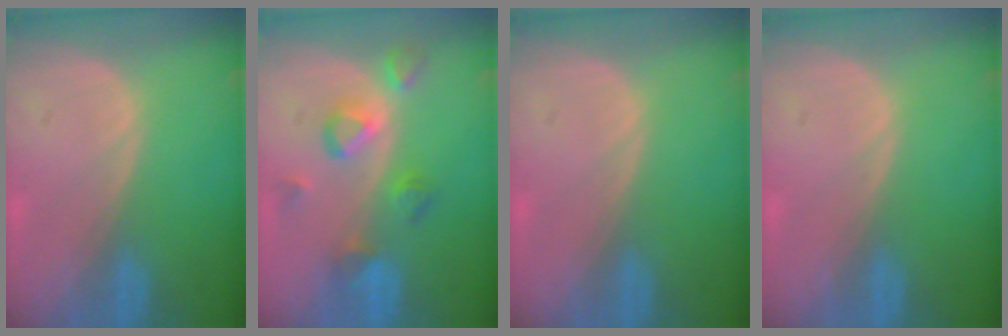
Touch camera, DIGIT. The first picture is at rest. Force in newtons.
{"total": 5.8, "press": 5.7, "slide": 0.6}
{"total": 0.0}
{"total": 0.0}